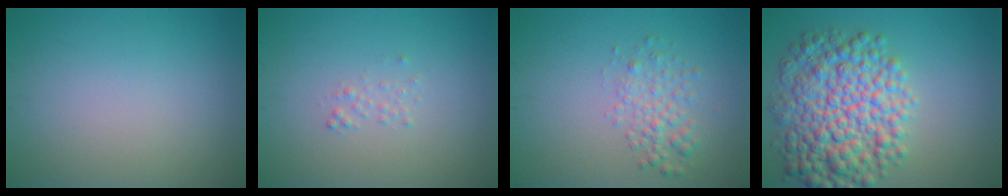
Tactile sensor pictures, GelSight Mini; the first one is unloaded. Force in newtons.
{"total": 0.7, "press": 0.7, "slide": 0.1}
{"total": 2.4, "press": 2.4, "slide": 0.1}
{"total": 9.1, "press": 9.1, "slide": 0.0}